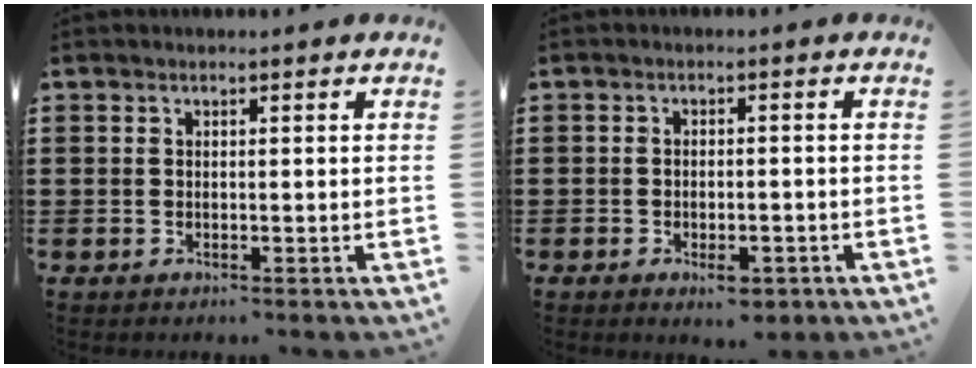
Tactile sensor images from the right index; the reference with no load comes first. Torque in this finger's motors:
{"motor_torque": [0.67, 0.60, 0.12, 0.02]}